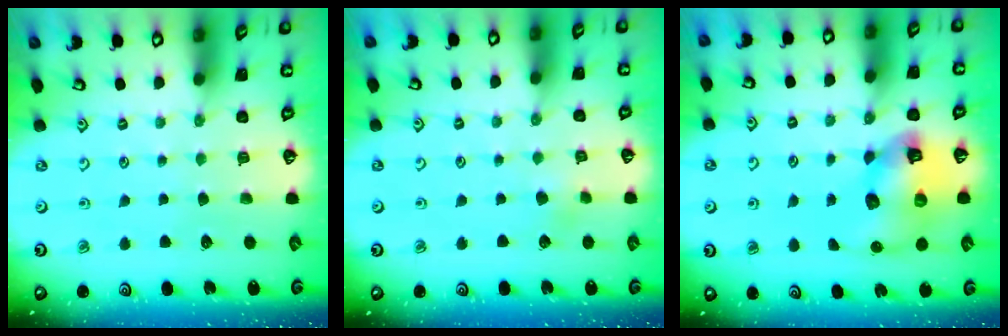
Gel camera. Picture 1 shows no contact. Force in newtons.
{"total": 3.2, "press": 3.0, "slide": 0.9}
{"total": 12.6, "press": 12.5, "slide": 1.7}